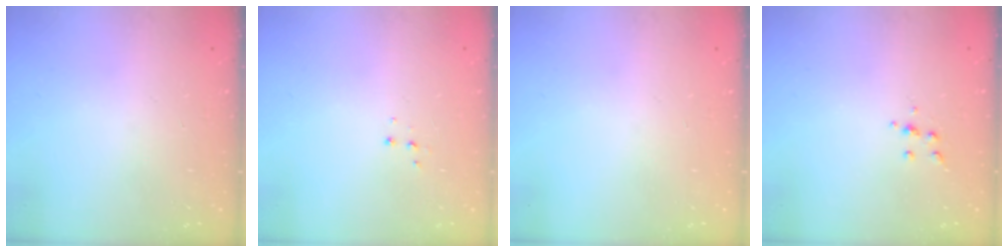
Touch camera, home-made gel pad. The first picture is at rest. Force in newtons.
{"total": 3.9, "press": 3.9, "slide": 0.5}
{"total": 0.0}
{"total": 4.0, "press": 3.9, "slide": 0.9}